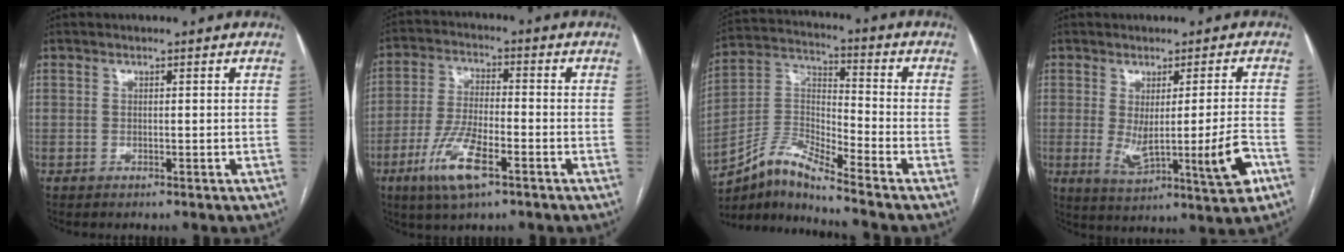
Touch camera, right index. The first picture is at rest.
{"total": 10.0, "force": [-5.1, 2.5, 8.2], "torque": [-0.172, -0.012, -0.094]}
{"total": 9.1, "force": [-8.1, -0.1, 4.1], "torque": [-0.094, 0.016, -0.155]}
{"total": 10.6, "force": [-2.2, 0.7, 10.3], "torque": [-0.160, -0.014, -0.026]}